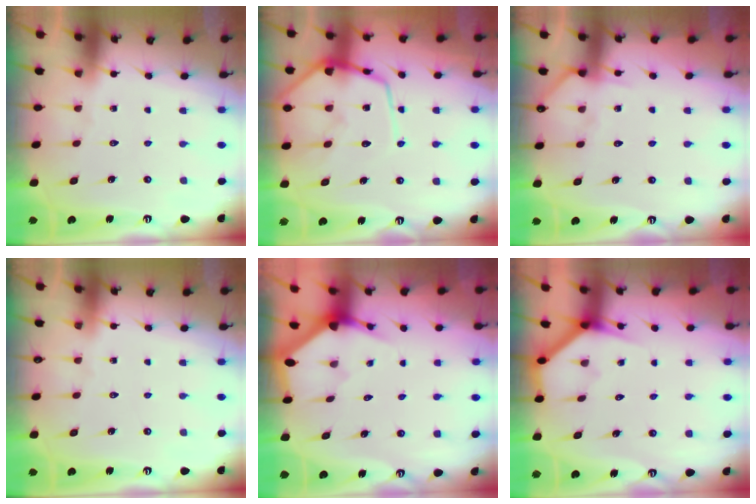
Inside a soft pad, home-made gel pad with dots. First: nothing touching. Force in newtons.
{"total": 13.8, "press": 13.8, "slide": 1.0}
{"total": 4.9, "press": 4.8, "slide": 0.7}
{"total": 0.0}
{"total": 2.9, "press": 2.9, "slide": 0.2}
{"total": 3.7, "press": 3.7, "slide": 0.3}